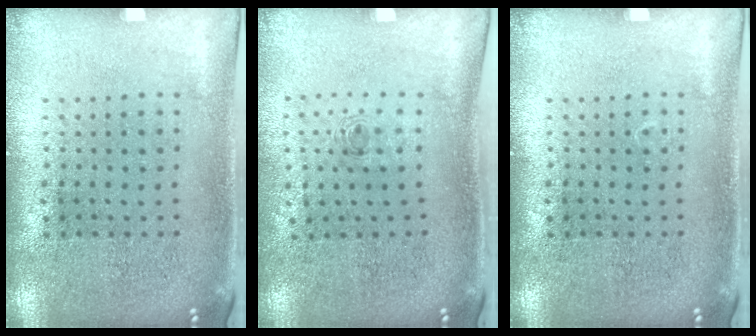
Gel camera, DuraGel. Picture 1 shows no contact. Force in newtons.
{"total": 0.7, "press": 0.3, "slide": 0.6}
{"total": 0.0}